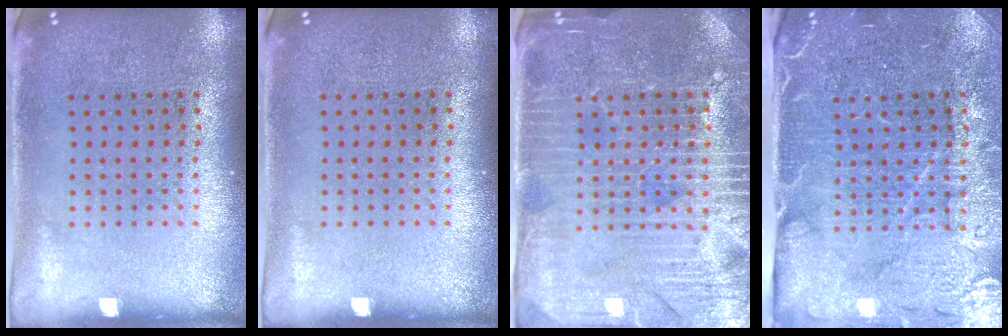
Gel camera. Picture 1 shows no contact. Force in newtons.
{"total": 0.0}
{"total": 4.3, "press": 4.1, "slide": 1.3}
{"total": 4.5, "press": 3.9, "slide": 2.2}